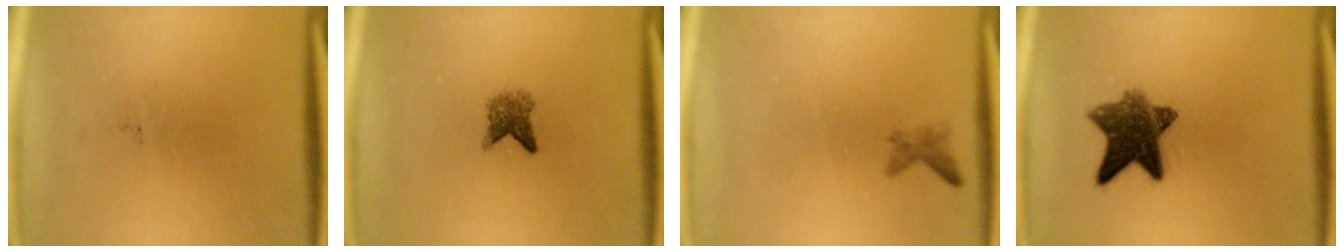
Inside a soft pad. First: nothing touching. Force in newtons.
{"total": 2.7}
{"total": 1.1}
{"total": 9.3}